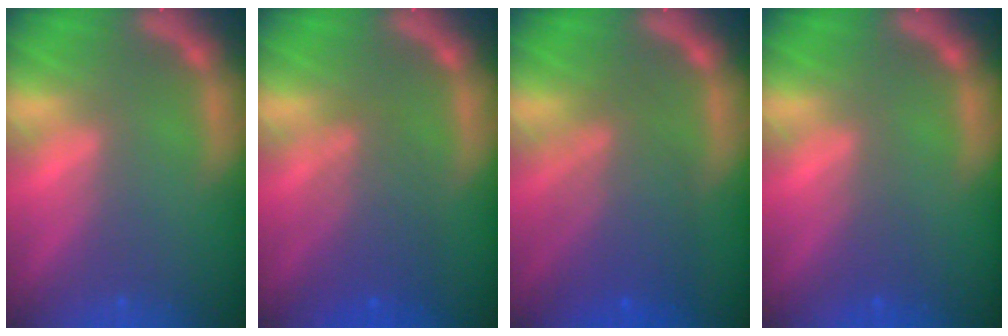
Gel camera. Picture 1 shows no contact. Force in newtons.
{"total": 4.5}
{"total": 6.6}
{"total": 1.5}